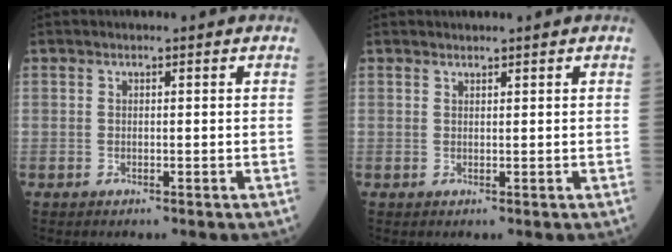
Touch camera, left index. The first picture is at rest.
{"total": 0.7, "force": [0.7, 0.0, 0.1], "torque": [-0.005, 0.005, 0.013]}